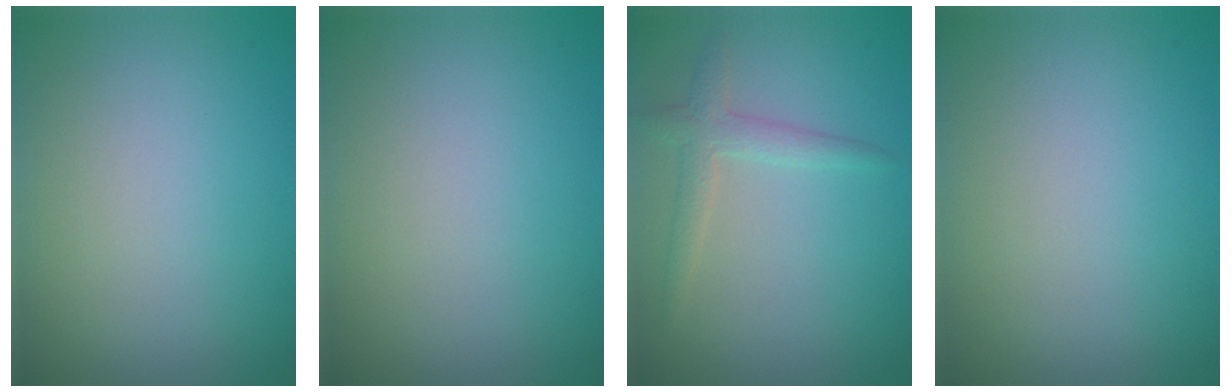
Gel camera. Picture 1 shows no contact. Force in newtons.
{"total": 0.0}
{"total": 2.1, "press": 2.1, "slide": 0.1}
{"total": 0.0}